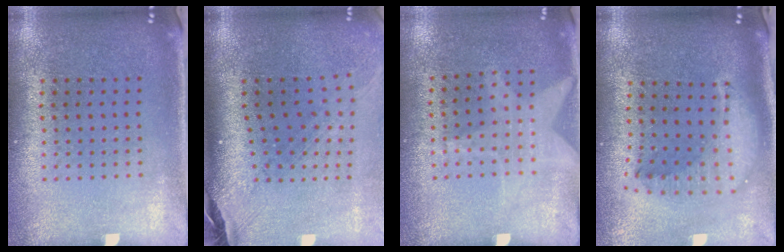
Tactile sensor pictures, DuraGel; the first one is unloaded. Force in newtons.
{"total": 2.2, "press": 1.8, "slide": 1.4}
{"total": 1.1, "press": 1.0, "slide": 0.5}
{"total": 1.8, "press": 1.4, "slide": 1.0}